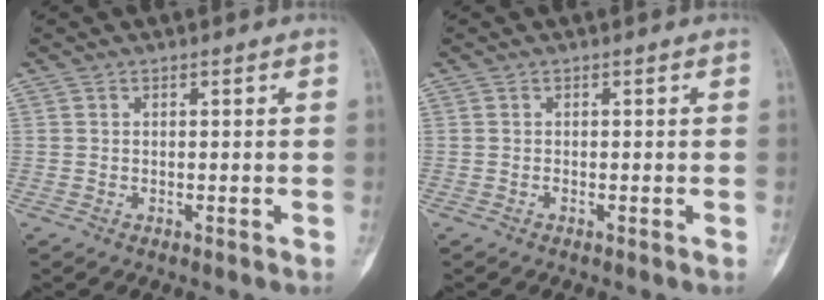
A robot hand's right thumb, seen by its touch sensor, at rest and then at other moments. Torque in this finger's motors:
{"motor_torque": [-0.34, -0.49, -0.12, 0.03, -0.03]}